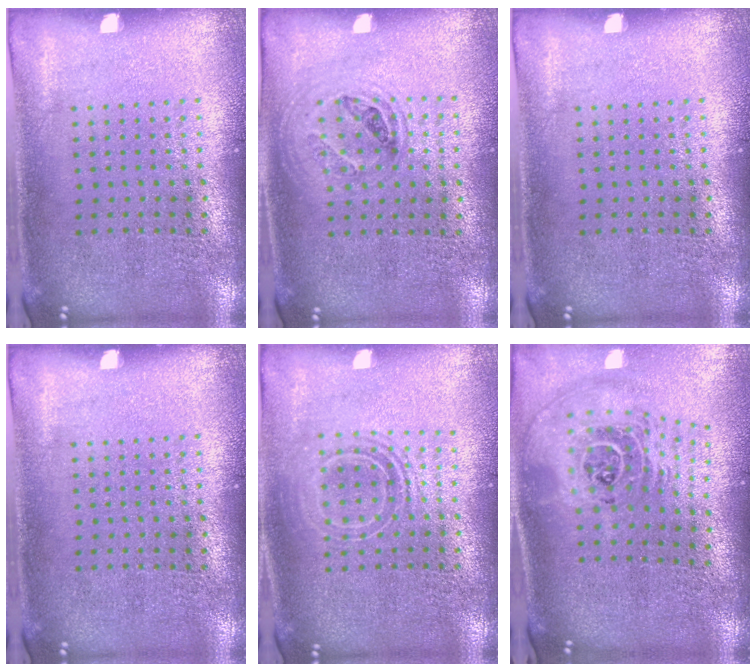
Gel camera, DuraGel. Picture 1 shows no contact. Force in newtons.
{"total": 1.0, "press": 0.9, "slide": 0.3}
{"total": 0.0}
{"total": 0.0}
{"total": 1.6, "press": 1.2, "slide": 1.0}
{"total": 2.6, "press": 1.8, "slide": 1.9}